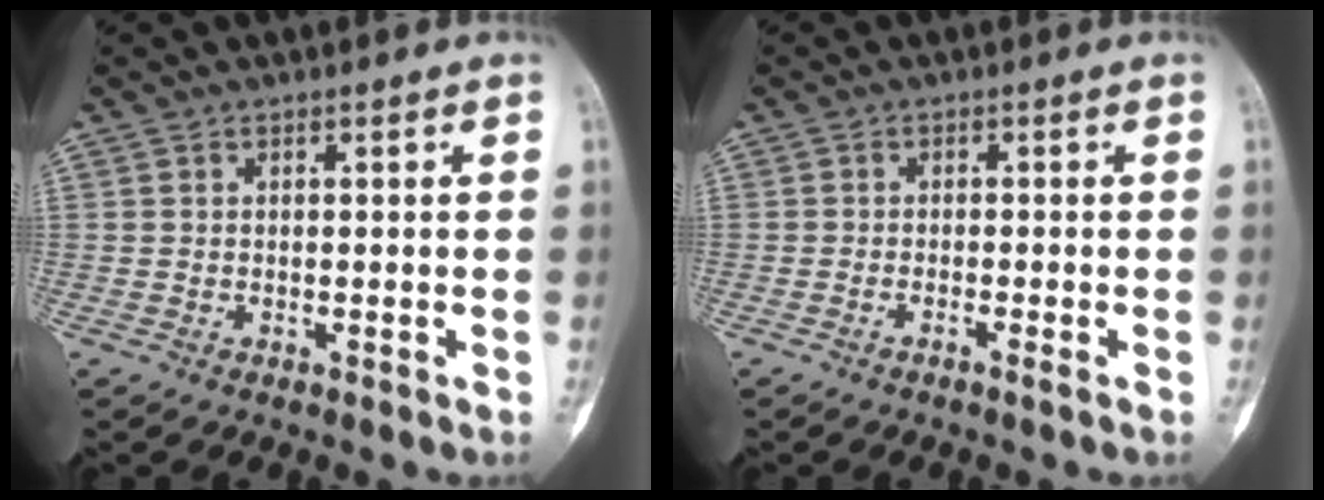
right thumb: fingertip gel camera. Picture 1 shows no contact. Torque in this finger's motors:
{"motor_torque": [-0.36, -0.06, -0.17, -0.02, 0.03]}